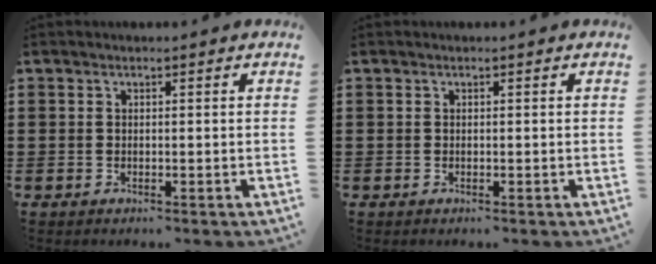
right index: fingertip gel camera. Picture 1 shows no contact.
{"total": 0.0}